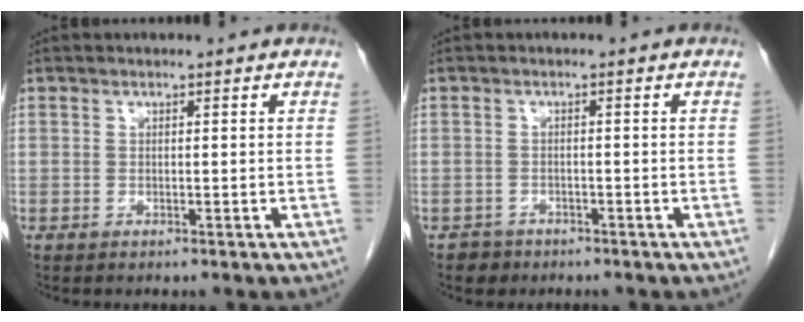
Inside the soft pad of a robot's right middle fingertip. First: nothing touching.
{"total": 1.8, "force": [-1.3, 1.3, -0.1], "torque": [-0.002, 0.007, -0.019]}